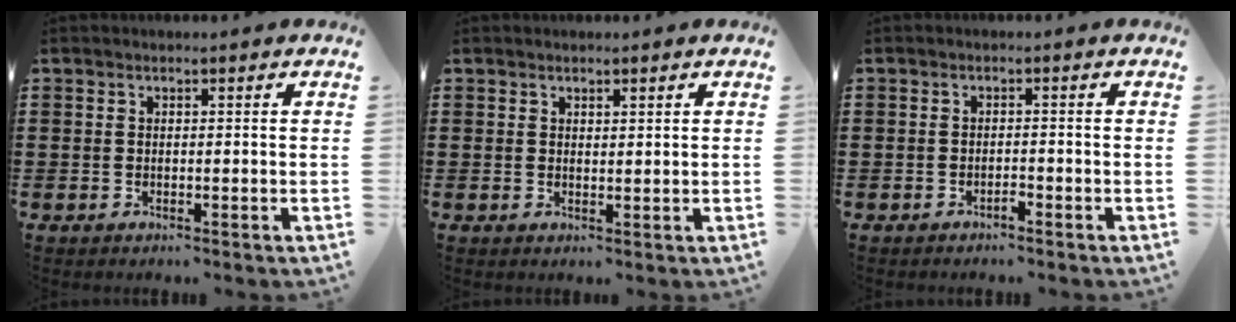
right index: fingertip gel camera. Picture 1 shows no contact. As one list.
[{"total": 0.9, "force": [0.8, 0.3, 0.2], "torque": [-0.005, 0.002, 0.015]}, {"total": 1.1, "force": [-0.9, 0.1, 0.5], "torque": [-0.013, -0.002, -0.018]}]